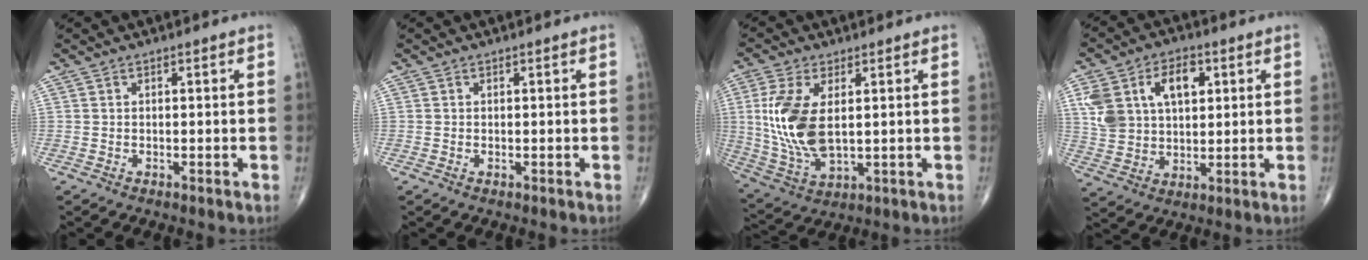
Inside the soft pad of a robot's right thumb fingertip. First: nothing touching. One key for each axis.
{"total": 0.0}
{"total": 13.4, "fx": 1.7, "fy": 6.9, "fz": 11.4, "tx": -0.244, "ty": -0.012, "tz": 0.046}
{"total": 14.0, "fx": 4.4, "fy": 9.1, "fz": 9.6, "tx": -0.150, "ty": 0.003, "tz": 0.087}